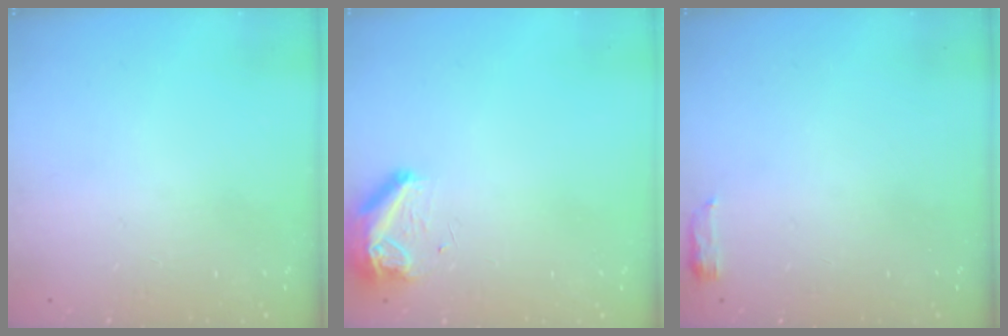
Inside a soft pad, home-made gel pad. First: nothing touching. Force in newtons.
{"total": 8.4, "press": 8.2, "slide": 1.9}
{"total": 3.7, "press": 3.5, "slide": 1.3}